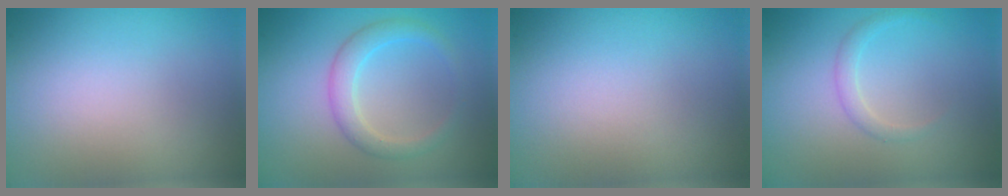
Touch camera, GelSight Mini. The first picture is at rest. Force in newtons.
{"total": 2.5, "press": 2.5, "slide": 0.1}
{"total": 0.0}
{"total": 1.2, "press": 1.2, "slide": 0.0}